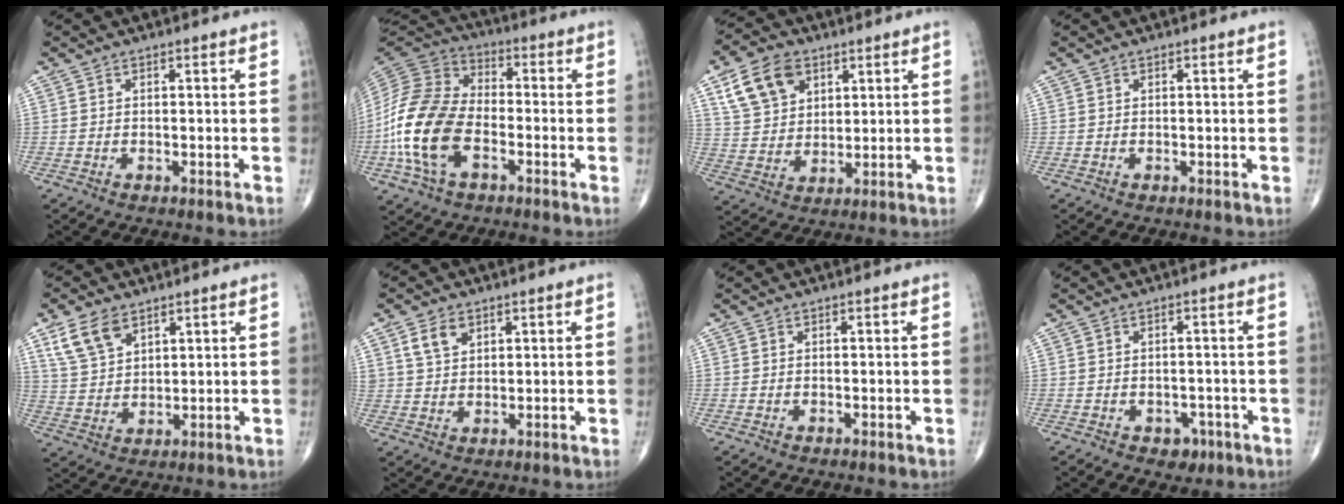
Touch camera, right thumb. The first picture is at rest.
{"total": 17.9, "force": [-5.1, 10.6, 13.6], "torque": [-0.281, 0.024, -0.102]}
{"total": 11.4, "force": [5.5, 7.9, 6.1], "torque": [-0.090, -0.013, 0.108]}
{"total": 0.0}
{"total": 8.2, "force": [4.9, 4.7, 4.6], "torque": [-0.081, -0.017, 0.104]}
{"total": 4.8, "force": [2.5, 3.1, 2.7], "torque": [-0.037, -0.010, 0.049]}
{"total": 0.0}
{"total": 3.2, "force": [-1.6, 2.4, 1.6], "torque": [-0.002, 0.006, -0.016]}